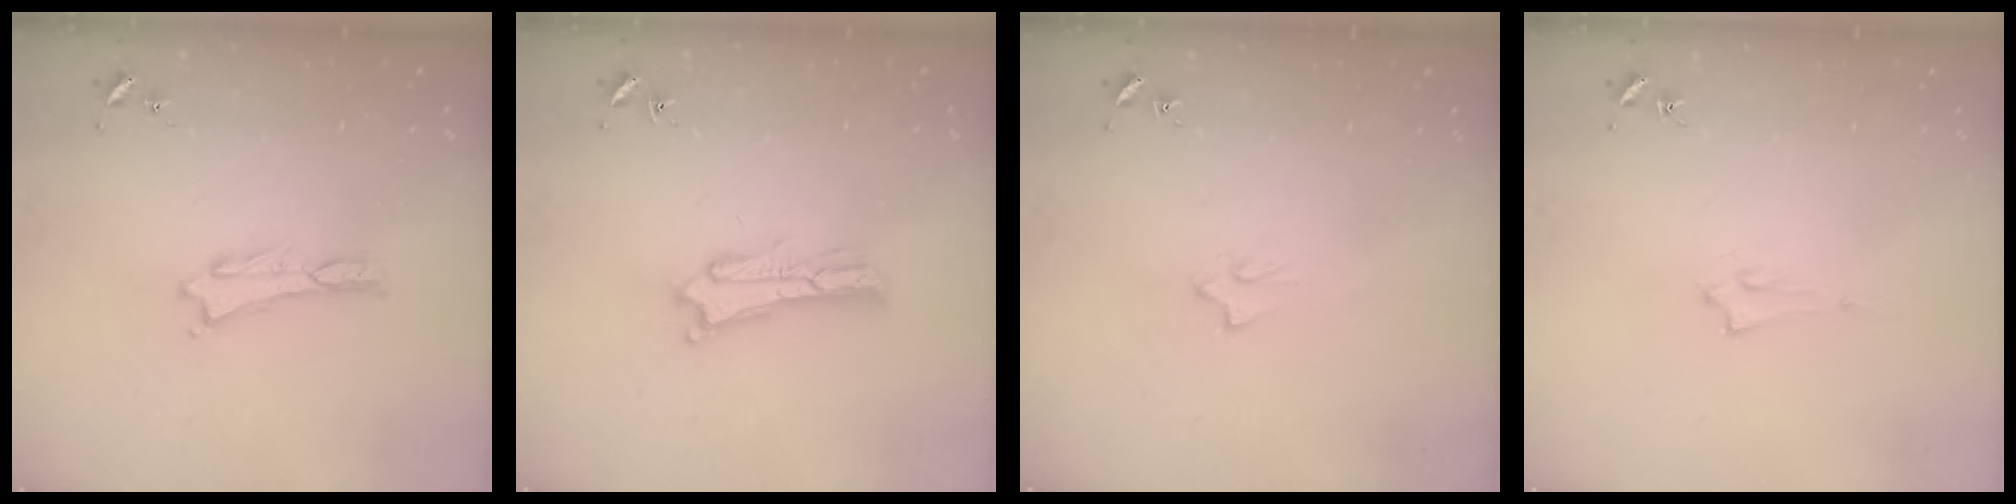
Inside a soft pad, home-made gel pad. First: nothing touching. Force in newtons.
{"total": 2.5, "press": 2.5, "slide": 0.2}
{"total": 2.3, "press": 2.3, "slide": 0.2}
{"total": 1.4, "press": 1.4, "slide": 0.2}